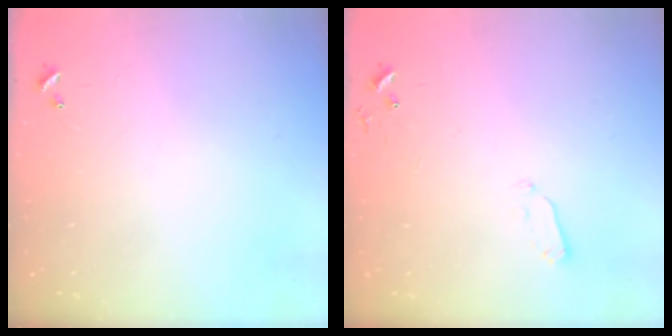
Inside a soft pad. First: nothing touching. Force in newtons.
{"total": 4.6, "press": 4.5, "slide": 0.9}